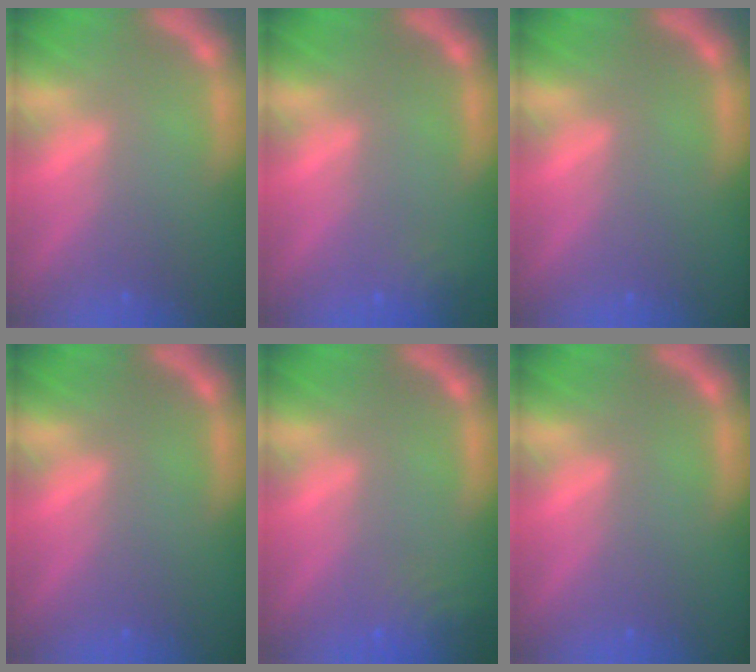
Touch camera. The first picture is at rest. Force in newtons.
{"total": 1.9}
{"total": 0.0}
{"total": 0.0}
{"total": 4.0}
{"total": 0.0}